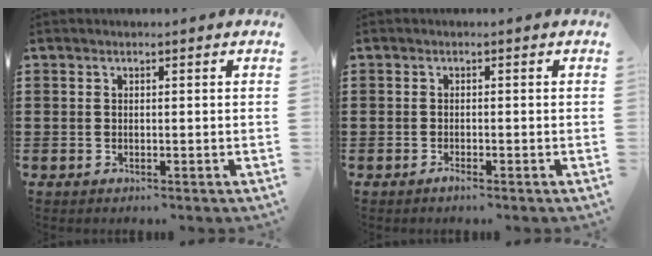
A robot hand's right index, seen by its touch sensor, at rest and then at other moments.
{"total": 0.9, "force": [-0.8, 0.0, 0.3], "torque": [-0.008, -0.005, -0.015]}